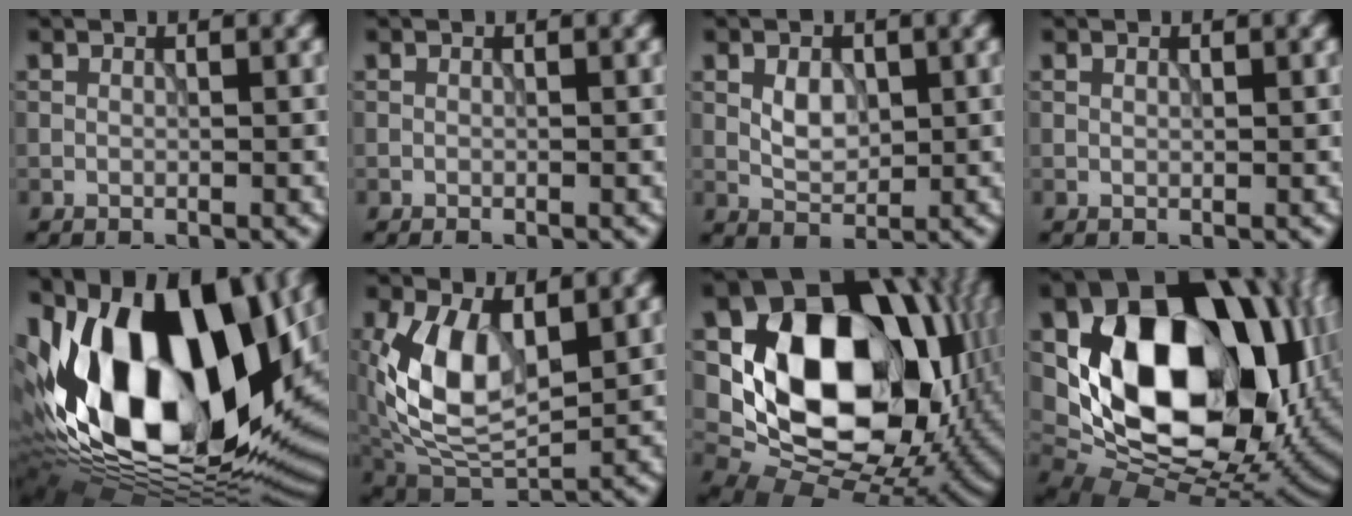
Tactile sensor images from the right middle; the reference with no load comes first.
{"total": 0.0}
{"total": 2.4, "force": [0.2, 1.7, 1.7], "torque": [-0.033, -0.003, 0.003]}
{"total": 0.0}
{"total": 20.3, "force": [1.6, 11.8, 16.4], "torque": [-0.303, 0.000, 0.013]}
{"total": 8.6, "force": [1.0, 4.9, 7.0], "torque": [-0.150, -0.007, 0.017]}
{"total": 17.2, "force": [1.9, 12.5, 11.6], "torque": [-0.193, -0.010, 0.034]}
{"total": 19.5, "force": [2.8, 13.5, 13.7], "torque": [-0.253, -0.020, 0.067]}